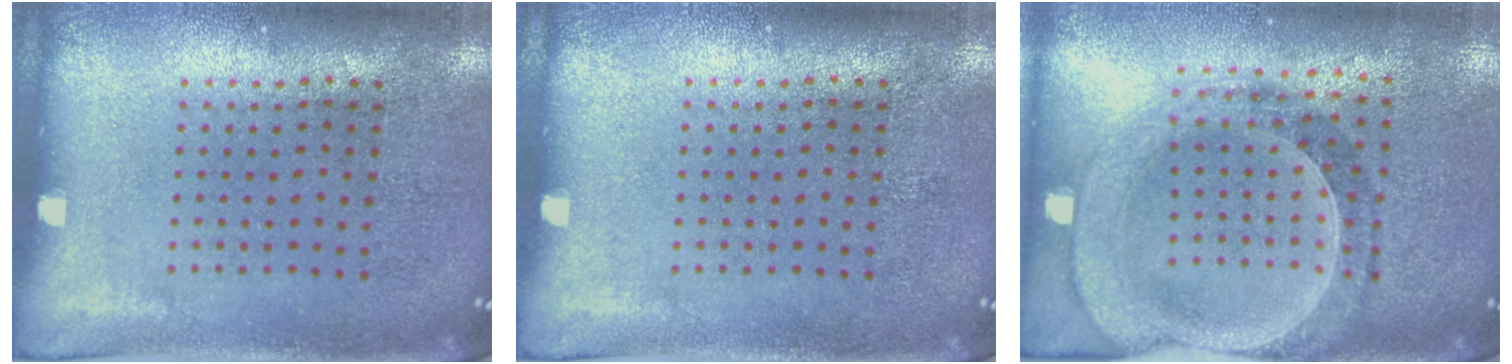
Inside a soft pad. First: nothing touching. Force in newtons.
{"total": 0.0}
{"total": 1.5, "press": 1.5, "slide": 0.3}